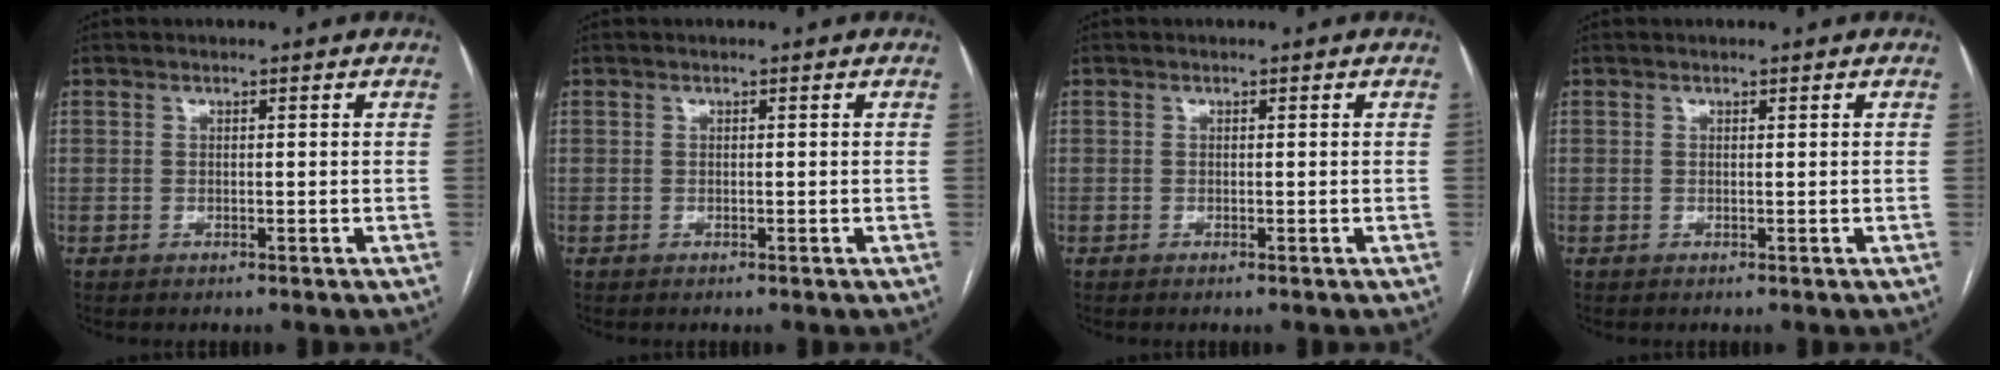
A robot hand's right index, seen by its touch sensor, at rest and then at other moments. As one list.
[{"total": 0.0}, {"total": 0.0}, {"total": 0.0}]